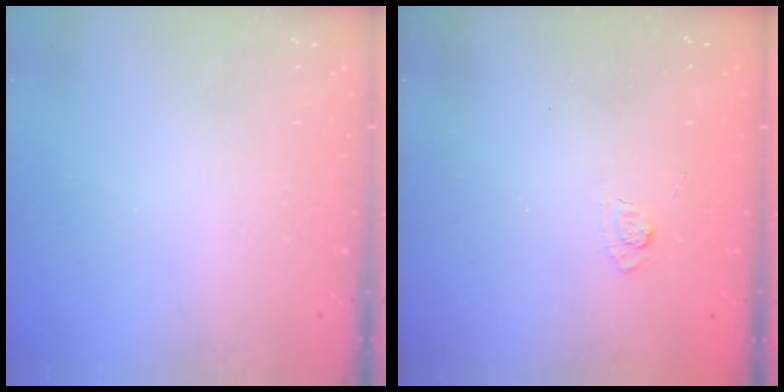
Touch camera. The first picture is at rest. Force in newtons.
{"total": 2.2, "press": 1.8, "slide": 1.3}